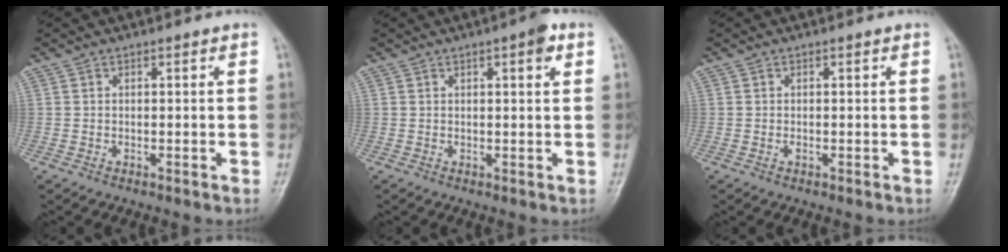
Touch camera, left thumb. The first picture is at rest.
{"total": 3.0, "force": [1.5, 0.7, 2.5], "torque": [-0.031, -0.003, 0.017]}
{"total": 0.5, "force": [0.1, 0.3, 0.4], "torque": [-0.007, 0.001, 0.000]}